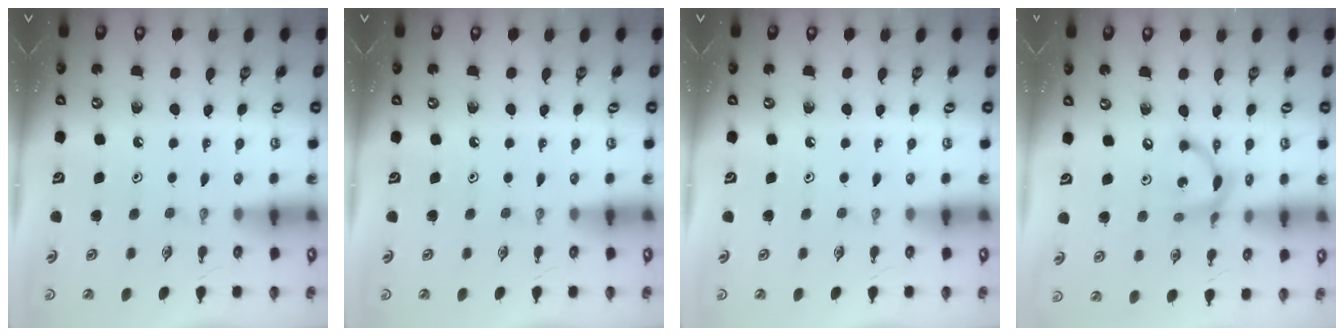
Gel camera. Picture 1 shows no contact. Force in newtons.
{"total": 0.0}
{"total": 0.0}
{"total": 10.8, "press": 10.8, "slide": 0.8}